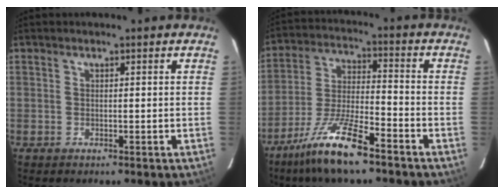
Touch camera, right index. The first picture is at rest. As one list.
[{"total": 12.0, "force": [-8.3, 1.4, 8.5], "torque": [-0.175, -0.024, -0.158]}]